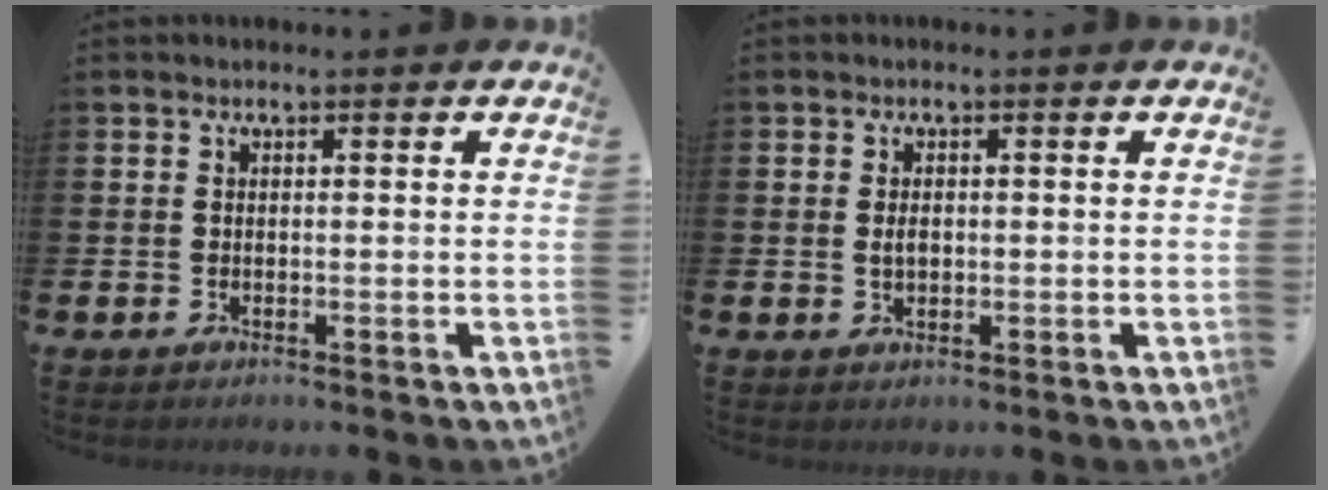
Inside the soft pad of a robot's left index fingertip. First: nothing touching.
{"total": 1.4, "force": [0.1, 0.9, 1.1], "torque": [-0.019, 0.006, 0.000]}